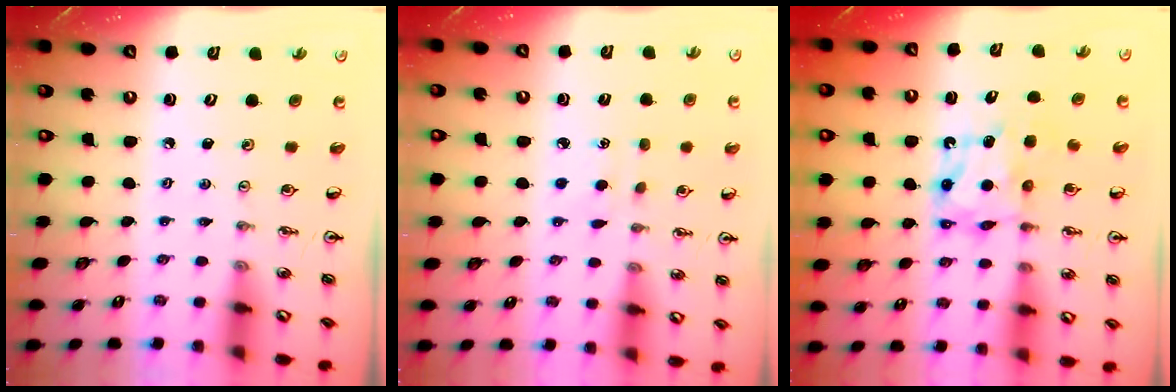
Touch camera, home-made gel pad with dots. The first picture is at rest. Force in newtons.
{"total": 2.9, "press": 2.8, "slide": 0.5}
{"total": 6.8, "press": 6.8, "slide": 0.2}